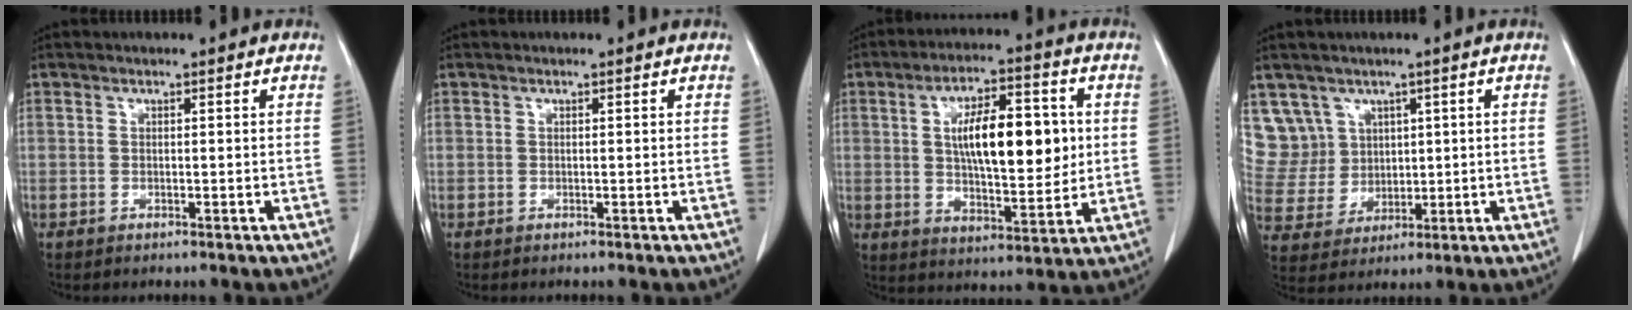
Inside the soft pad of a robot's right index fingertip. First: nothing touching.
{"total": 0.0}
{"total": 14.1, "force": [2.1, 5.0, 13.0], "torque": [-0.216, 0.012, 0.036]}
{"total": 8.3, "force": [4.3, 7.1, 0.0], "torque": [-0.009, 0.026, 0.103]}